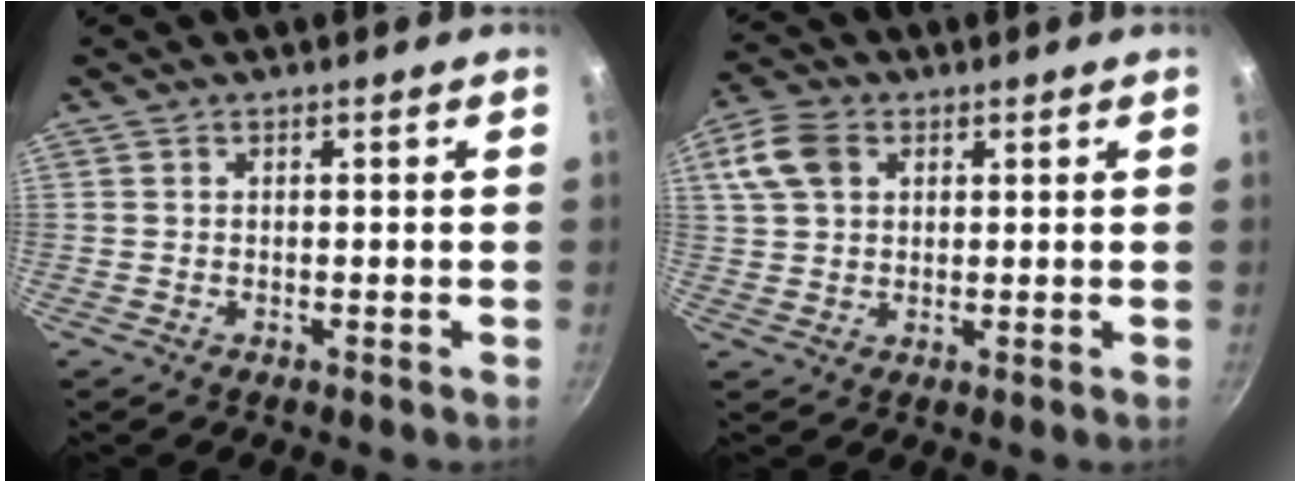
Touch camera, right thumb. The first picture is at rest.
{"total": 8.2, "force": [2.9, 5.8, 4.9], "torque": [-0.091, 0.005, 0.045]}